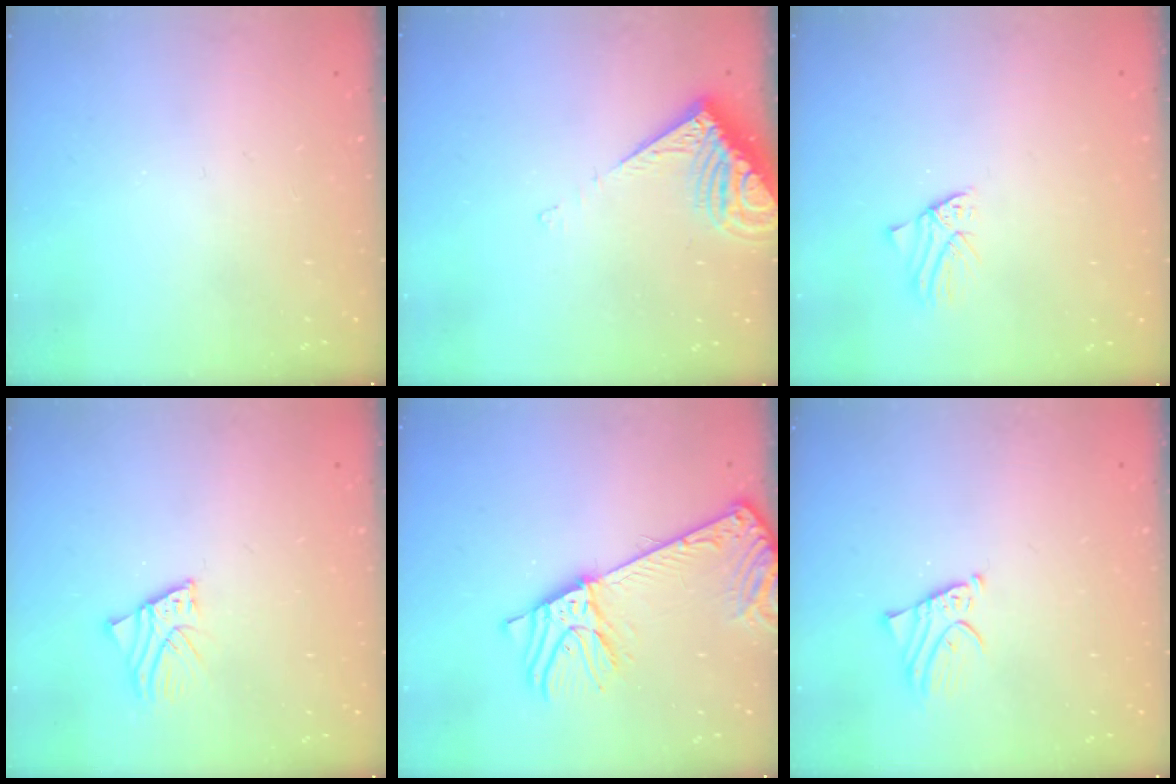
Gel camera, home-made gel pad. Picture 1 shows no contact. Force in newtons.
{"total": 7.7, "press": 7.6, "slide": 0.9}
{"total": 0.8, "press": 0.8, "slide": 0.1}
{"total": 2.8, "press": 2.7, "slide": 0.3}
{"total": 10.0, "press": 9.7, "slide": 2.5}
{"total": 2.4, "press": 2.4, "slide": 0.2}